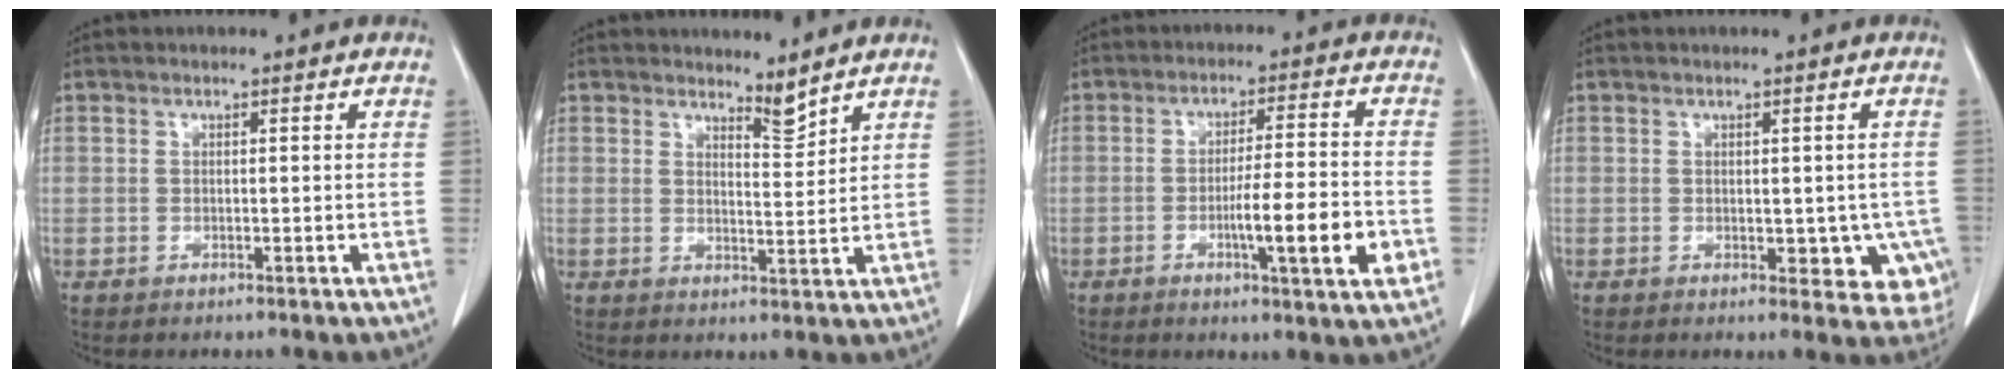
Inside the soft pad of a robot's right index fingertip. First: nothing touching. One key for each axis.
{"total": 2.8, "fx": 2.7, "fy": 0.1, "fz": 0.7, "tx": -0.013, "ty": -0.014, "tz": 0.048}
{"total": 10.5, "fx": -3.2, "fy": 0.4, "fz": 10.0, "tx": -0.154, "ty": -0.008, "tz": -0.051}
{"total": 7.8, "fx": -1.8, "fy": 4.6, "fz": 6.0, "tx": -0.040, "ty": 0.005, "tz": -0.016}